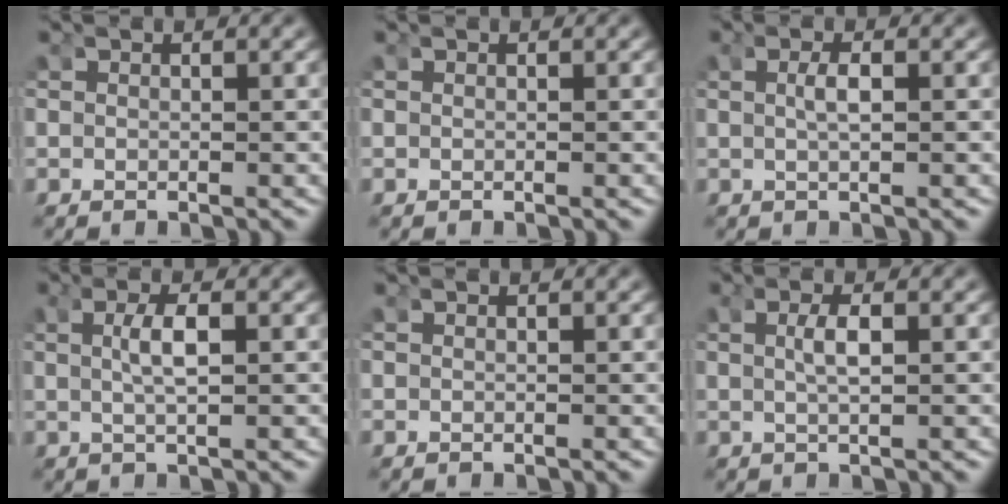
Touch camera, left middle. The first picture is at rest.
{"total": 0.0}
{"total": 1.2, "force": [-0.4, -0.2, 1.1], "torque": [-0.028, -0.011, 0.001]}
{"total": 1.9, "force": [-0.1, -0.1, 1.9], "torque": [-0.039, -0.009, 0.006]}
{"total": 0.0}
{"total": 1.5, "force": [-0.2, -0.2, 1.4], "torque": [-0.032, -0.011, 0.006]}